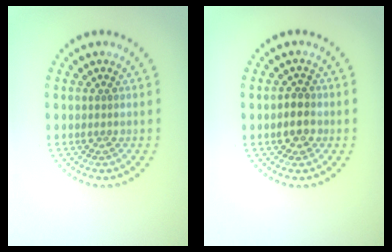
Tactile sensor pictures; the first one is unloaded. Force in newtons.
{"total": 2.4, "press": 2.3, "slide": 0.9}